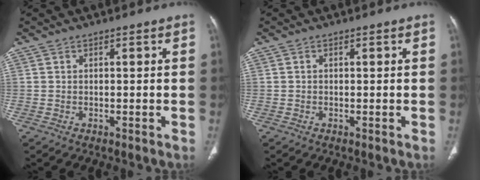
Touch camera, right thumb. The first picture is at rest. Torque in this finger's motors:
{"motor_torque": [-0.32, 0.06, -0.61, 0.17, -0.04]}